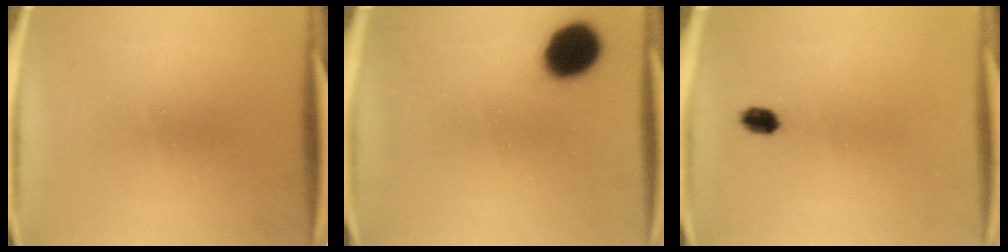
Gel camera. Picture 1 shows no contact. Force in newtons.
{"total": 11.4}
{"total": 2.4}